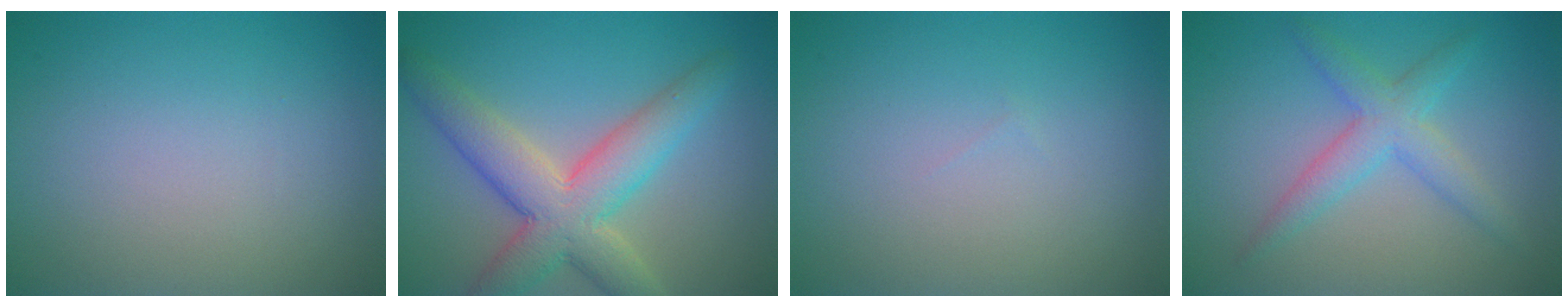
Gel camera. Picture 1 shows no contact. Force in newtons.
{"total": 7.2, "press": 7.2, "slide": 0.5}
{"total": 0.0}
{"total": 3.5, "press": 3.5, "slide": 0.1}